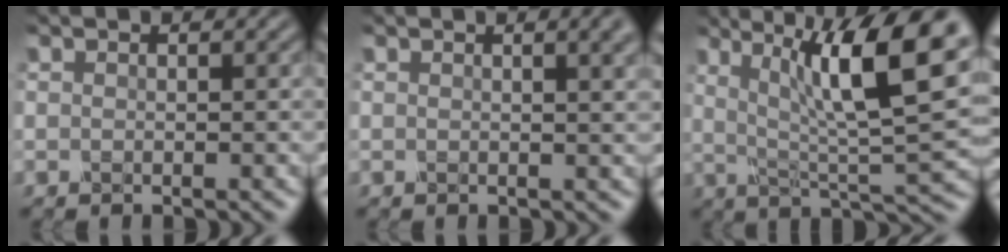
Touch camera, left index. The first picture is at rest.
{"total": 3.5, "force": [1.8, 1.2, 2.7], "torque": [-0.024, 0.011, 0.023]}
{"total": 11.2, "force": [3.5, 2.6, 10.3], "torque": [-0.166, 0.004, 0.057]}